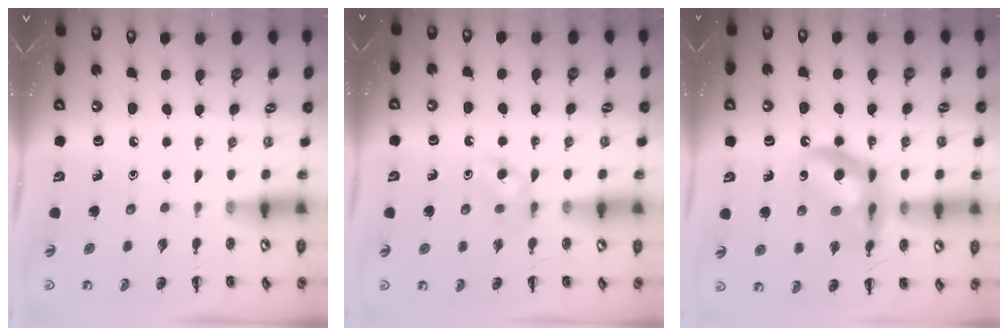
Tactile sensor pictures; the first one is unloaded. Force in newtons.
{"total": 5.4, "press": 5.0, "slide": 2.0}
{"total": 14.3, "press": 13.9, "slide": 3.3}